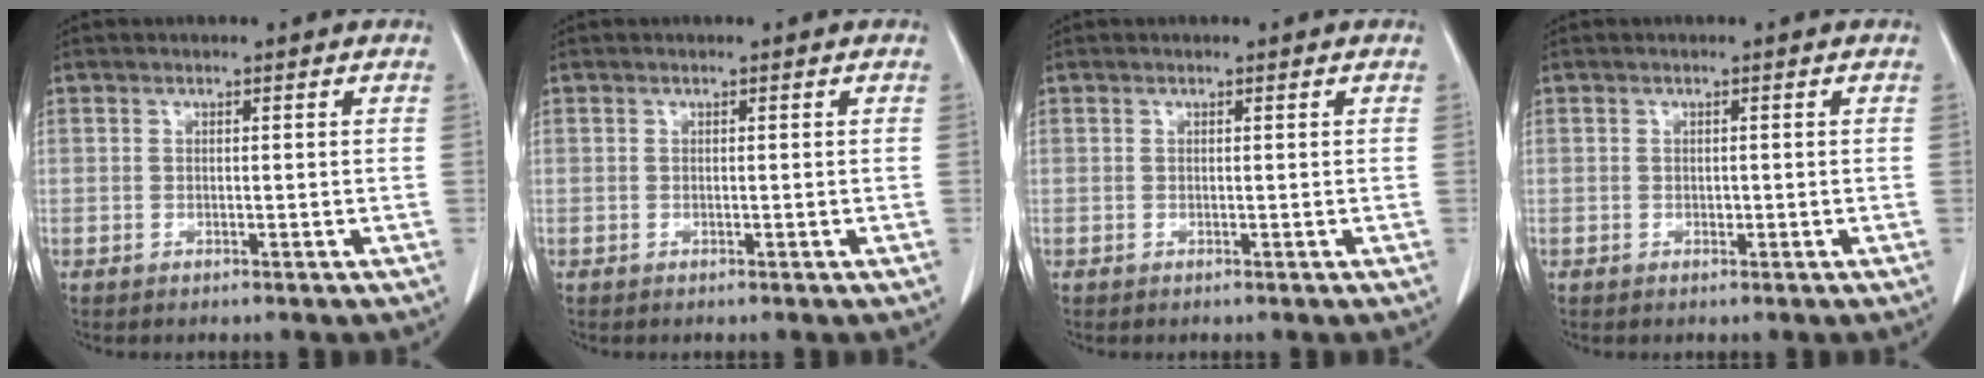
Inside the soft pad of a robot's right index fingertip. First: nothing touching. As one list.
[{"total": 0.0}, {"total": 0.0}, {"total": 0.5, "force": [-0.1, 0.4, 0.3], "torque": [-0.004, 0.001, -0.002]}]